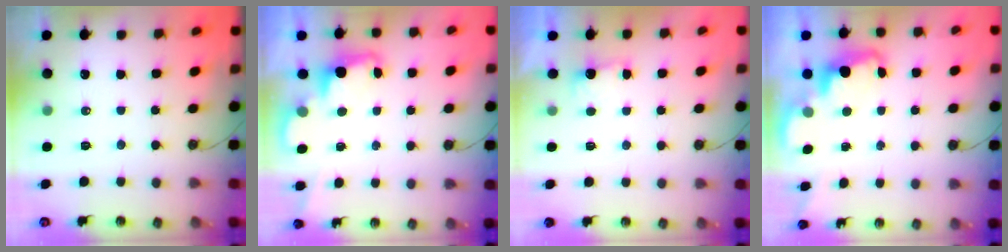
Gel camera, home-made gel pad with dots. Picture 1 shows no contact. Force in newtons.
{"total": 3.4, "press": 3.4, "slide": 0.5}
{"total": 1.1, "press": 0.8, "slide": 0.7}
{"total": 2.4, "press": 2.3, "slide": 0.7}